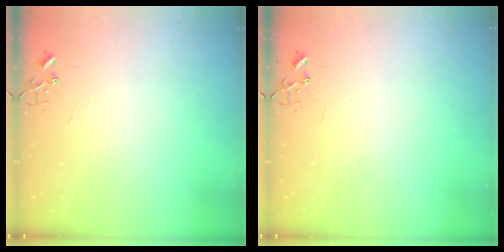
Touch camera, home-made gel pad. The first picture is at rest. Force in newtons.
{"total": 0.0}